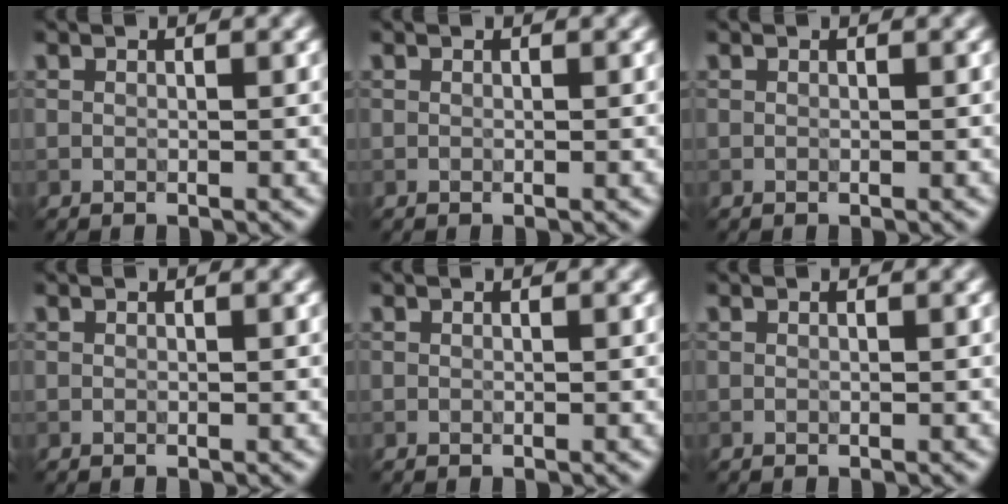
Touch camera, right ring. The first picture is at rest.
{"total": 0.0}
{"total": 0.0}
{"total": 0.0}
{"total": 0.0}
{"total": 0.0}